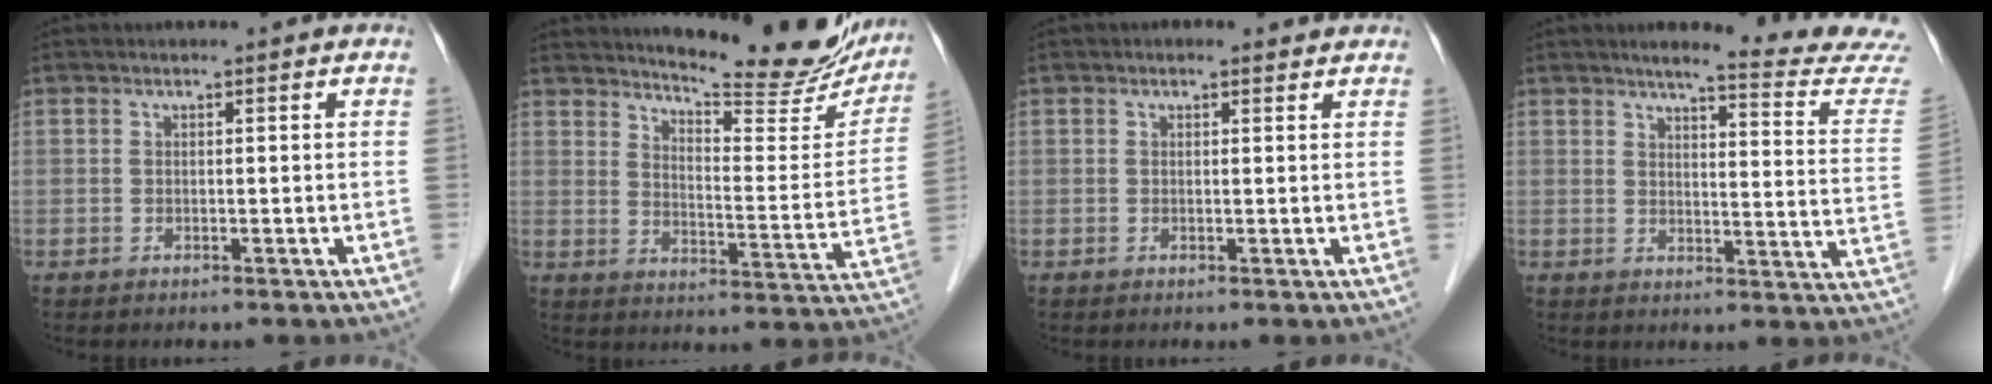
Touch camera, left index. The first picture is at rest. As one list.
[{"total": 19.8, "force": [17.9, 3.6, 7.5], "torque": [-0.095, -0.061, 0.222]}, {"total": 1.0, "force": [0.8, 0.6, 0.3], "torque": [-0.009, 0.005, 0.005]}, {"total": 14.6, "force": [13.9, -0.9, 4.6], "torque": [-0.054, -0.084, 0.149]}]